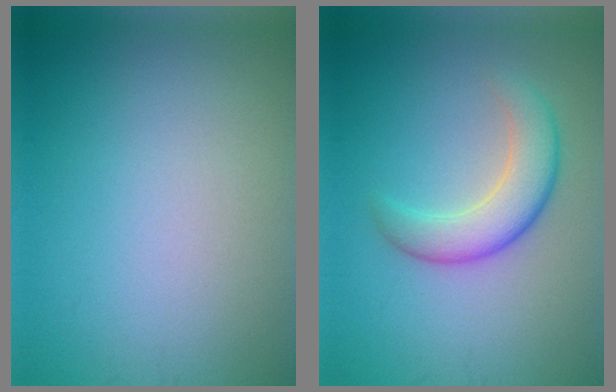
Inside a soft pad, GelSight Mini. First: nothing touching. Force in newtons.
{"total": 4.4, "press": 4.3, "slide": 0.3}